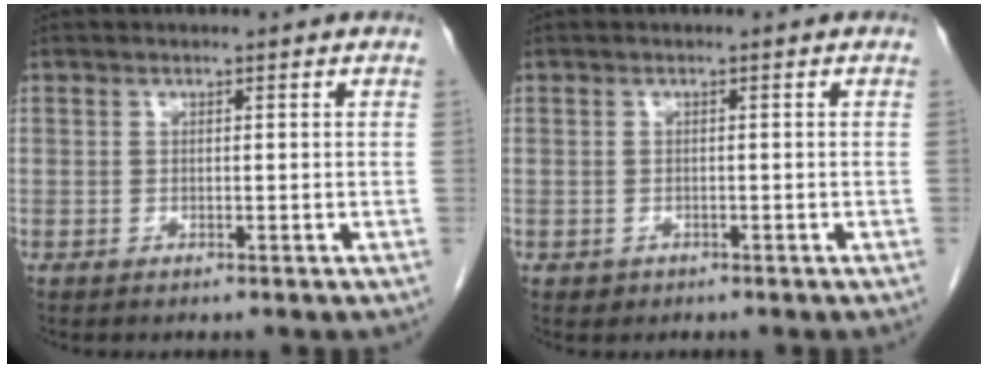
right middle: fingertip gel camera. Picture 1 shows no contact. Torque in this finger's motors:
{"motor_torque": [0.56, -0.04, -0.08, -0.01]}